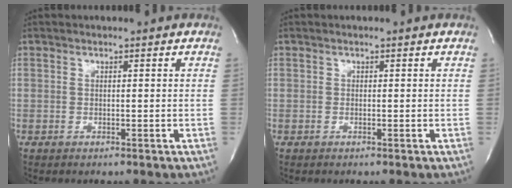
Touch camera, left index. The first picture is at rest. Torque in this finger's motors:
{"motor_torque": [-0.02, 0.00, 0.00, 0.00]}